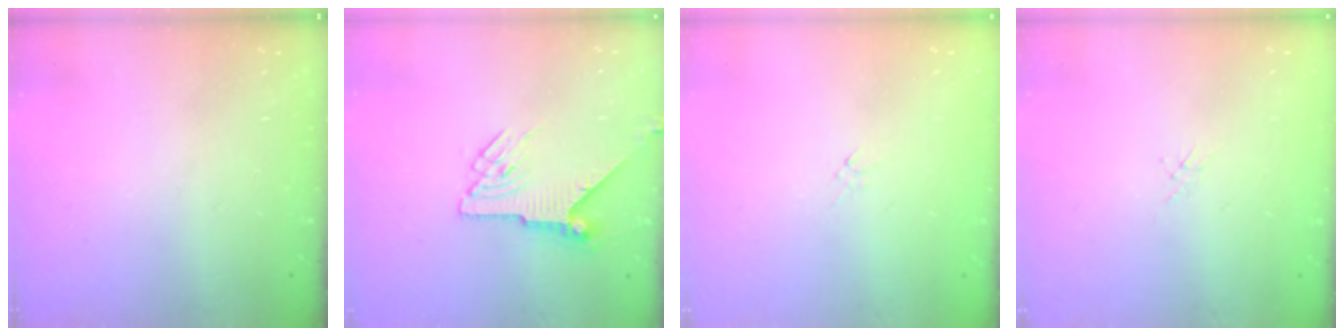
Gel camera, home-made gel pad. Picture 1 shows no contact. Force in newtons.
{"total": 7.7, "press": 7.7, "slide": 0.2}
{"total": 0.0}
{"total": 1.3, "press": 1.2, "slide": 0.3}